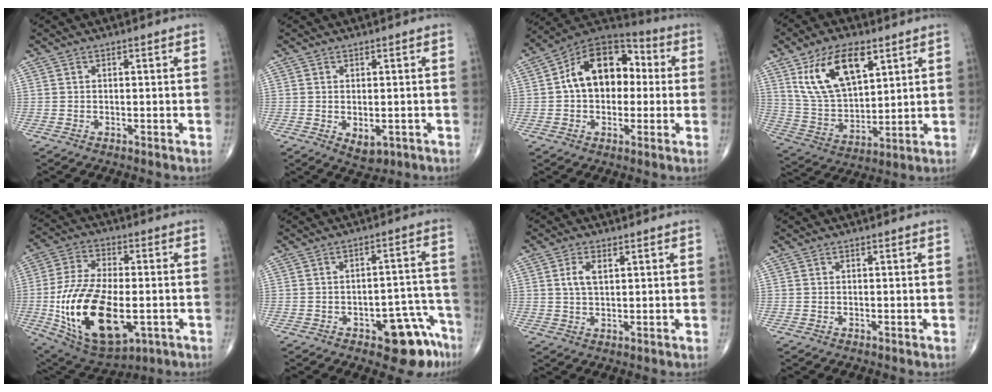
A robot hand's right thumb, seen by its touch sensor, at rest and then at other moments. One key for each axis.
{"total": 3.7, "fx": -0.9, "fy": 2.2, "fz": 2.8, "tx": -0.036, "ty": -0.003, "tz": -0.001}
{"total": 16.2, "fx": 1.5, "fy": 11.0, "fz": 11.8, "tx": -0.146, "ty": 0.039, "tz": 0.013}
{"total": 16.2, "fx": 7.8, "fy": 8.2, "fz": 11.6, "tx": -0.193, "ty": -0.025, "tz": 0.157}
{"total": 22.8, "fx": -4.7, "fy": 11.6, "fz": 19.0, "tx": -0.363, "ty": -0.002, "tz": -0.060}
{"total": 10.3, "fx": -6.1, "fy": 4.4, "fz": 7.1, "tx": -0.050, "ty": 0.048, "tz": -0.074}
{"total": 4.0, "fx": 1.3, "fy": 2.1, "fz": 3.1, "tx": -0.062, "ty": 0.000, "tz": 0.026}
{"total": 0.0}